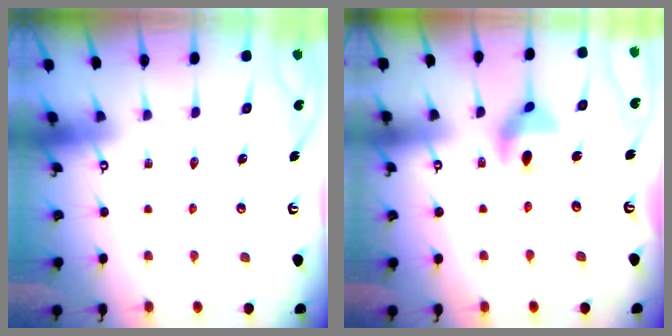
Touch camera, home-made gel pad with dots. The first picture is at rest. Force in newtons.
{"total": 8.7, "press": 8.6, "slide": 1.1}